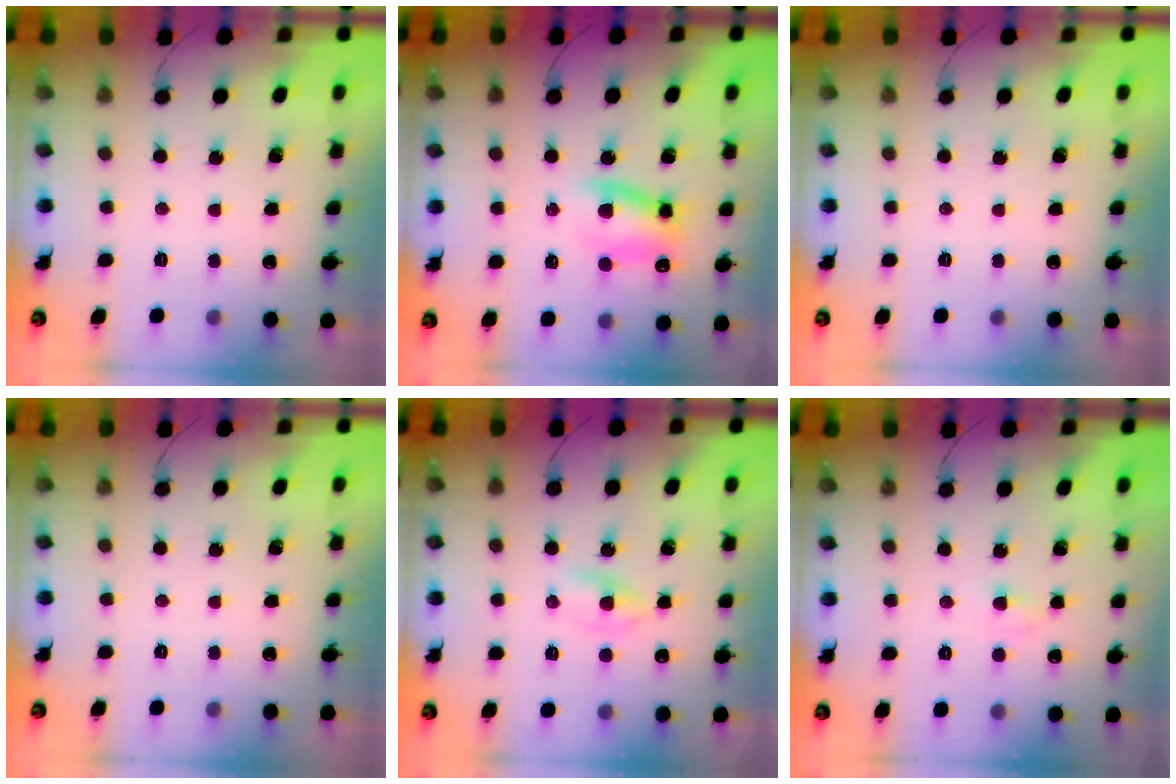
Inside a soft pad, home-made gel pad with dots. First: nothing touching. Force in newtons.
{"total": 10.6, "press": 10.3, "slide": 2.3}
{"total": 0.0}
{"total": 0.0}
{"total": 1.9, "press": 1.7, "slide": 0.8}
{"total": 2.4, "press": 2.2, "slide": 1.0}